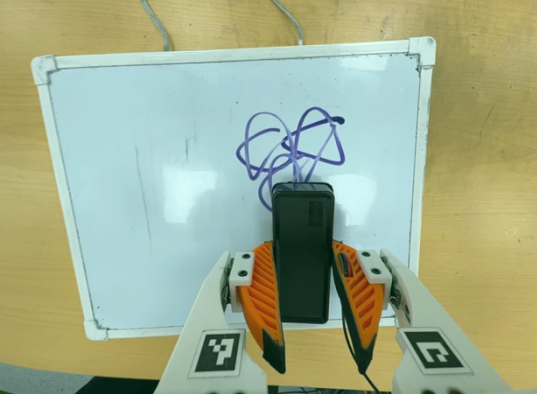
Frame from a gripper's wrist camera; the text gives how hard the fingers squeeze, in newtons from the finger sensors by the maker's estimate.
{"total": 3.5, "left": 2.0, "right": 5.0}